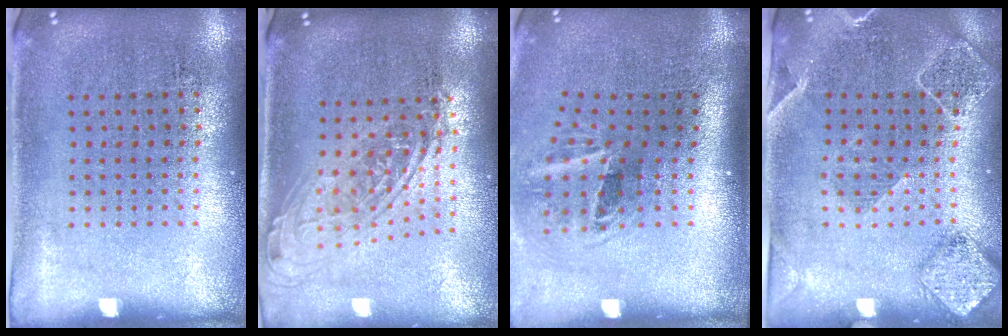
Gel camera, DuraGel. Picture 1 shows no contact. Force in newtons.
{"total": 1.9, "press": 1.4, "slide": 1.2}
{"total": 2.0, "press": 1.2, "slide": 1.6}
{"total": 1.8, "press": 1.7, "slide": 0.5}